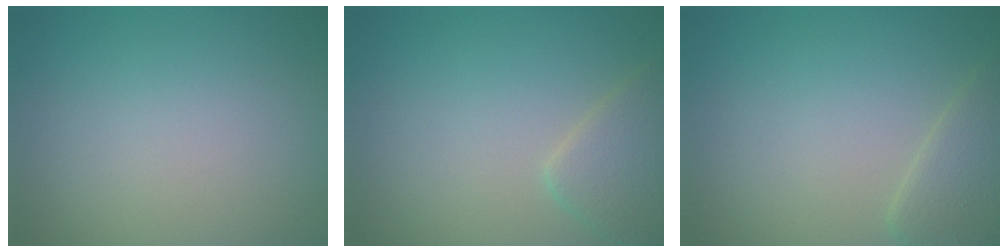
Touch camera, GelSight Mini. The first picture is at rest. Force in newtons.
{"total": 2.7, "press": 2.7, "slide": 0.1}
{"total": 2.7, "press": 2.6, "slide": 0.2}